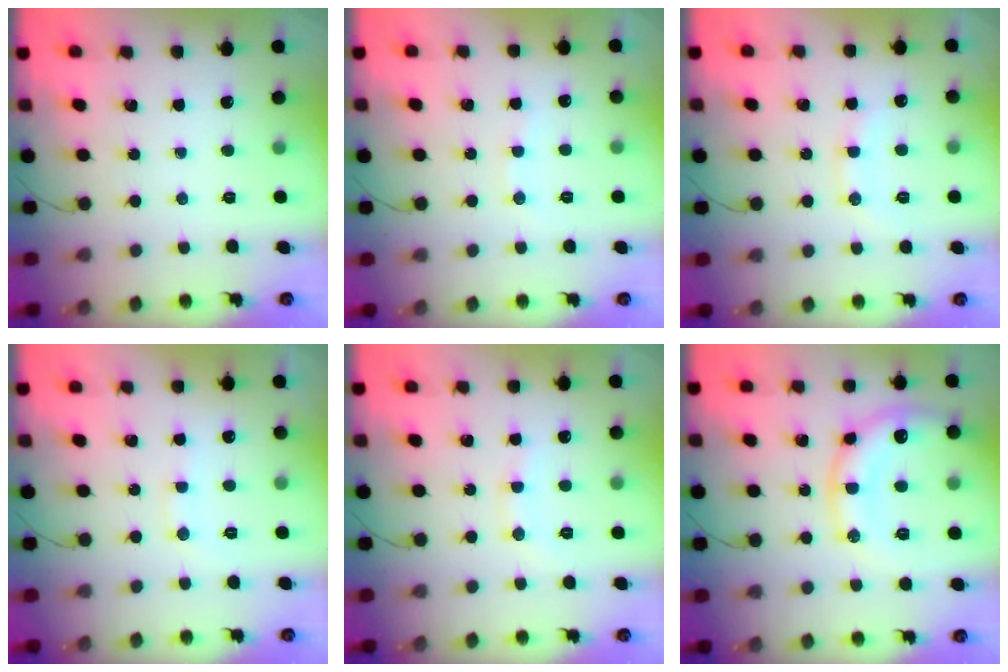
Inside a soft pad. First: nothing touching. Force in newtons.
{"total": 6.1, "press": 6.0, "slide": 1.1}
{"total": 10.3, "press": 10.3, "slide": 0.9}
{"total": 7.4, "press": 7.2, "slide": 1.5}
{"total": 6.4, "press": 6.1, "slide": 1.8}
{"total": 14.8, "press": 14.7, "slide": 1.7}